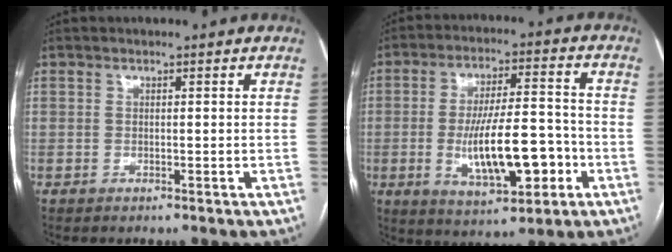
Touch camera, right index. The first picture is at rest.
{"total": 13.9, "force": [-3.5, 4.1, 12.8], "torque": [-0.228, 0.006, -0.050]}